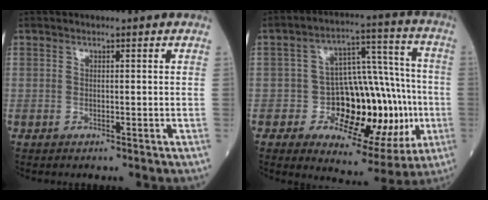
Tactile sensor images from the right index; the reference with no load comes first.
{"total": 17.0, "force": [-3.4, 9.0, 14.0], "torque": [-0.182, 0.031, -0.034]}